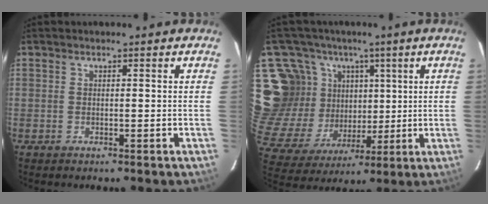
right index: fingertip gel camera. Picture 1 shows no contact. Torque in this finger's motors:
{"motor_torque": [-0.02, 0.09, 0.03, -0.02]}